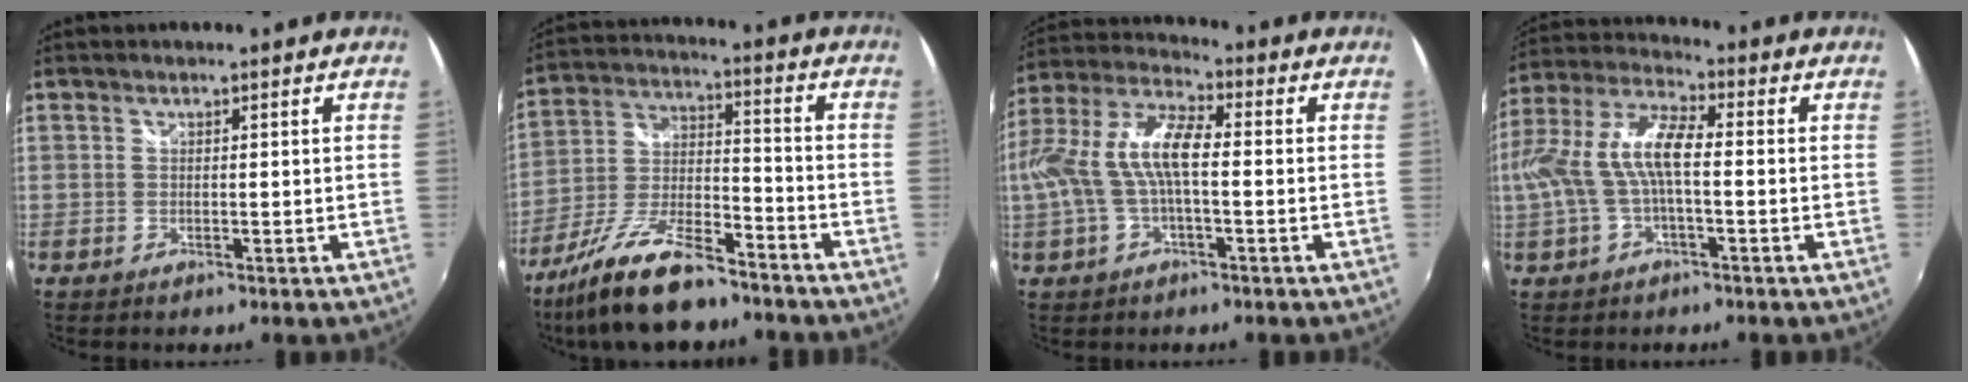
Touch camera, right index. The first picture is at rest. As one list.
[{"total": 16.8, "force": [-12.6, 4.6, 10.0], "torque": [-0.211, -0.020, -0.226]}, {"total": 12.2, "force": [-0.8, 4.1, 11.5], "torque": [-0.228, 0.010, -0.013]}, {"total": 11.7, "force": [-0.9, 3.8, 11.1], "torque": [-0.220, 0.009, -0.016]}]